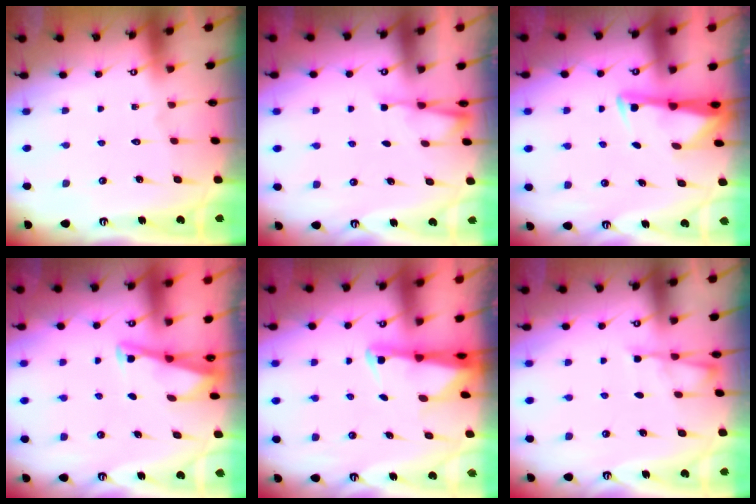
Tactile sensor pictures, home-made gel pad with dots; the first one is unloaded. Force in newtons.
{"total": 2.5, "press": 2.4, "slide": 0.4}
{"total": 2.9, "press": 2.9, "slide": 0.4}
{"total": 3.0, "press": 3.0, "slide": 0.3}
{"total": 2.6, "press": 2.6, "slide": 0.5}
{"total": 4.9, "press": 4.9, "slide": 0.6}